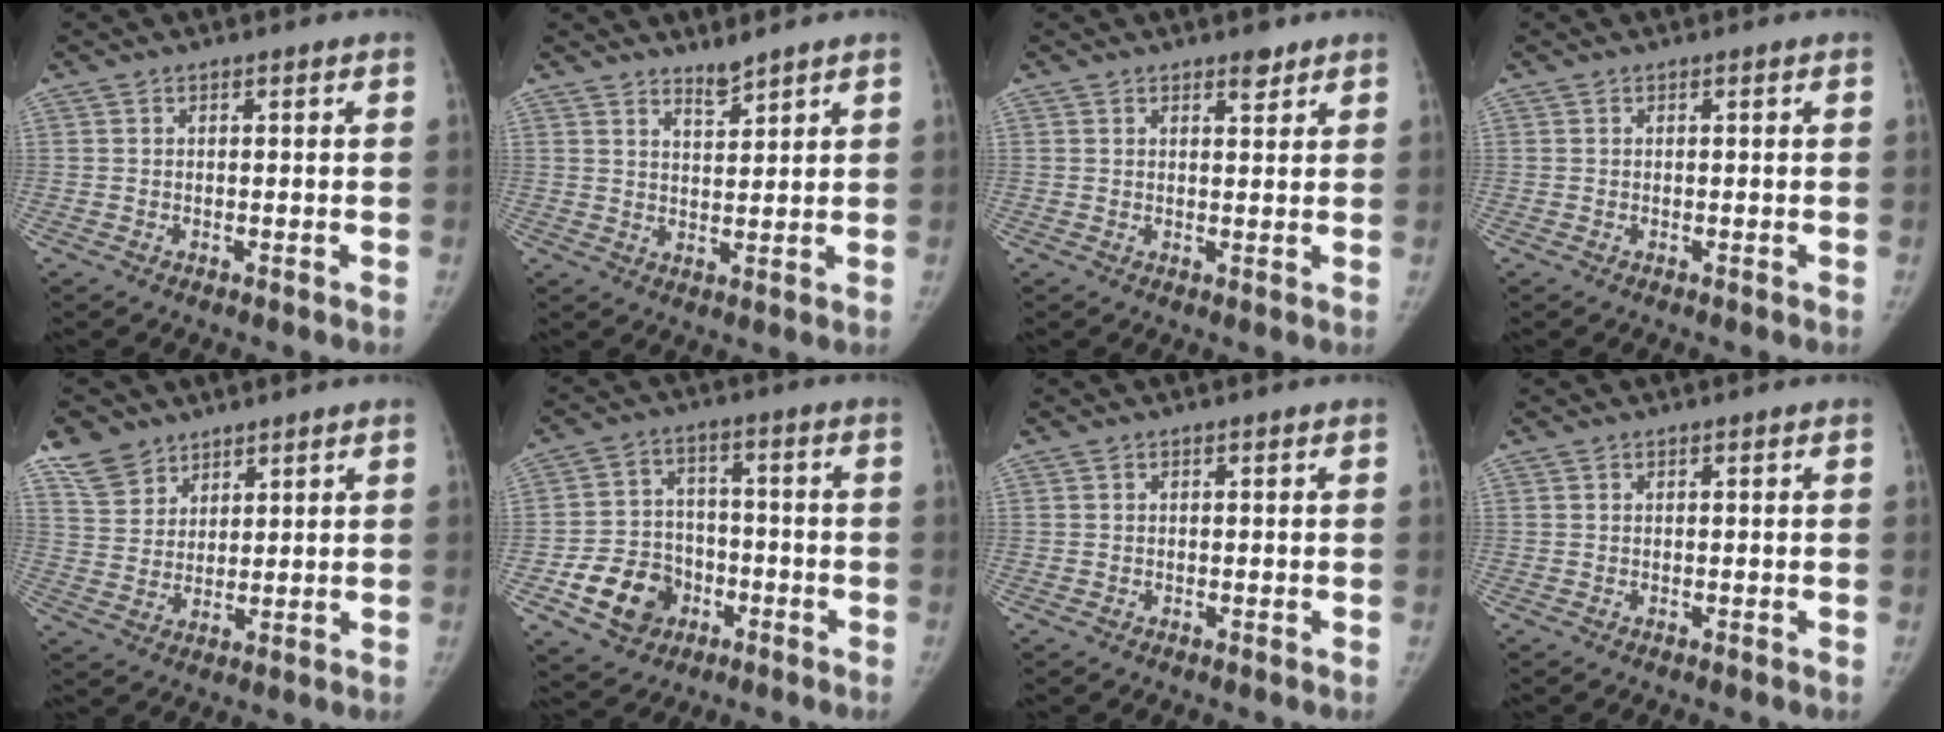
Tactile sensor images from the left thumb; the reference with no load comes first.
{"total": 3.0, "force": [2.8, 0.2, 1.0], "torque": [-0.013, -0.030, 0.053]}
{"total": 2.4, "force": [1.8, 1.0, 1.2], "torque": [-0.008, -0.011, 0.026]}
{"total": 0.0}
{"total": 7.1, "force": [5.4, 4.4, 1.5], "torque": [-0.010, -0.028, 0.115]}
{"total": 11.9, "force": [-4.8, 9.7, 5.0], "torque": [-0.053, 0.027, -0.074]}
{"total": 0.0}
{"total": 0.0}